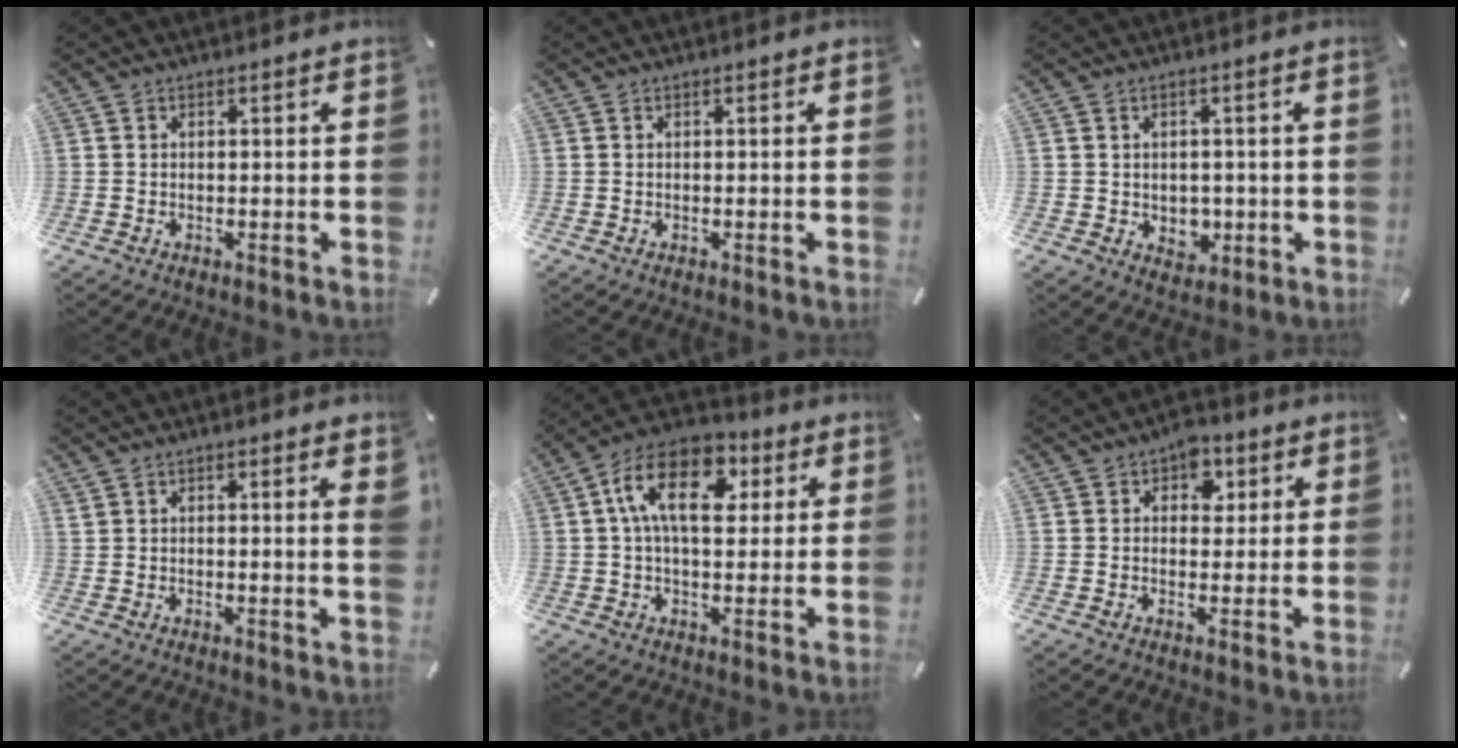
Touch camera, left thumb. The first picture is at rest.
{"total": 0.0}
{"total": 4.0, "force": [0.1, 3.7, 1.4], "torque": [-0.005, -0.003, 0.001]}
{"total": 2.6, "force": [1.7, 0.4, 2.0], "torque": [-0.035, -0.004, 0.030]}
{"total": 15.0, "force": [4.3, 9.1, 11.1], "torque": [-0.200, 0.002, 0.069]}
{"total": 6.3, "force": [2.5, 4.7, 3.2], "torque": [-0.027, -0.004, 0.037]}